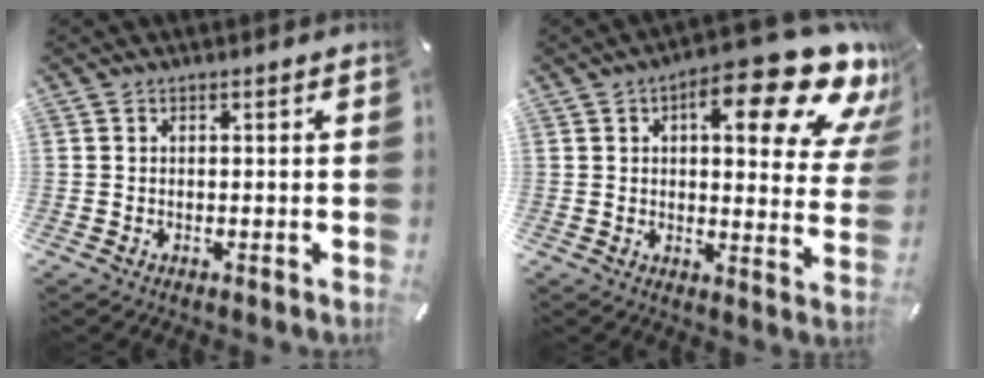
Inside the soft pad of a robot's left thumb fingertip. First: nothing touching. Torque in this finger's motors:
{"motor_torque": [0.83, 0.59, 1.73, -1.04, 0.33]}